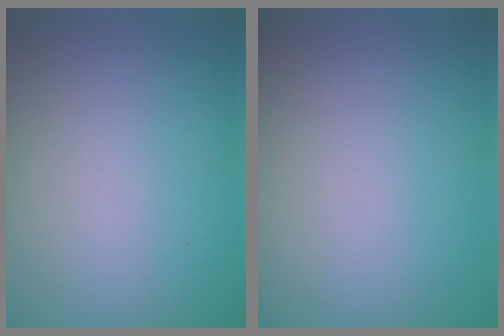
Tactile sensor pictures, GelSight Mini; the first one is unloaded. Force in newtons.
{"total": 0.0}